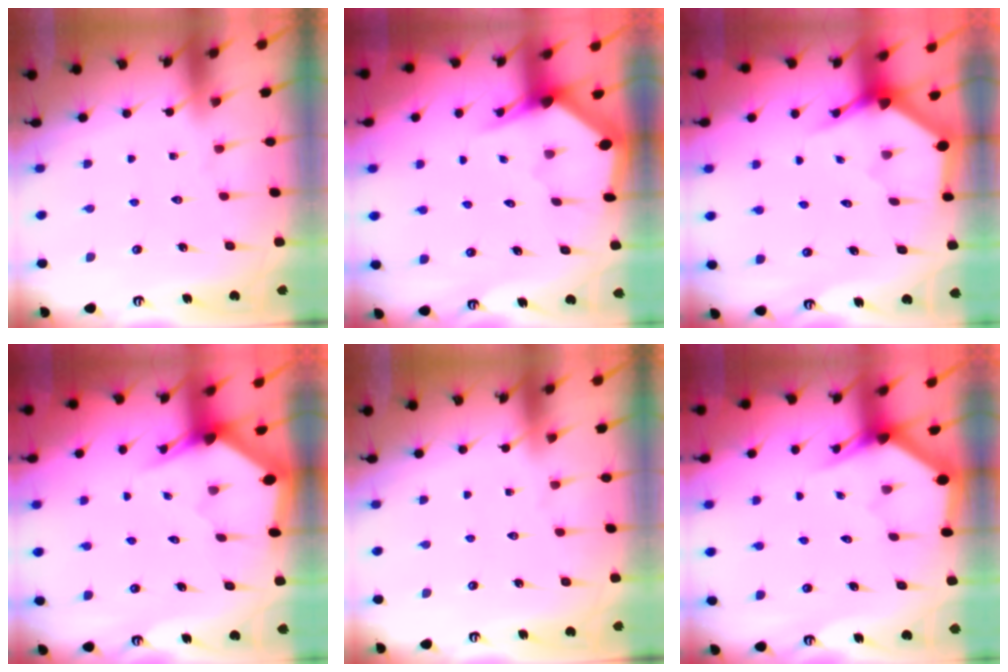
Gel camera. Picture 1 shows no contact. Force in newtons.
{"total": 3.2, "press": 3.2, "slide": 0.3}
{"total": 3.6, "press": 3.6, "slide": 0.1}
{"total": 2.8, "press": 2.8, "slide": 0.1}
{"total": 0.0}
{"total": 3.0, "press": 3.0, "slide": 0.1}